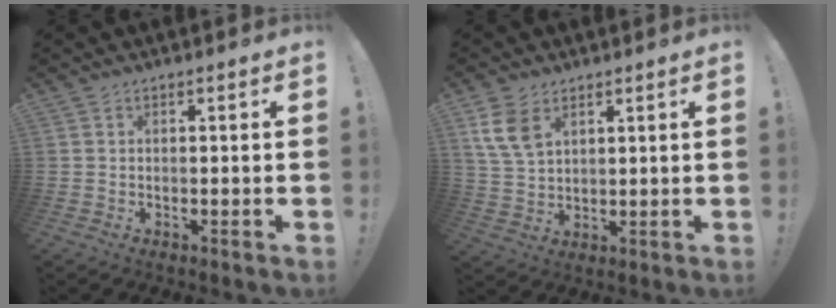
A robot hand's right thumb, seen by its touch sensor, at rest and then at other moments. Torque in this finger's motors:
{"motor_torque": [-0.55, 0.76, 0.64, 0.20, 0.14]}